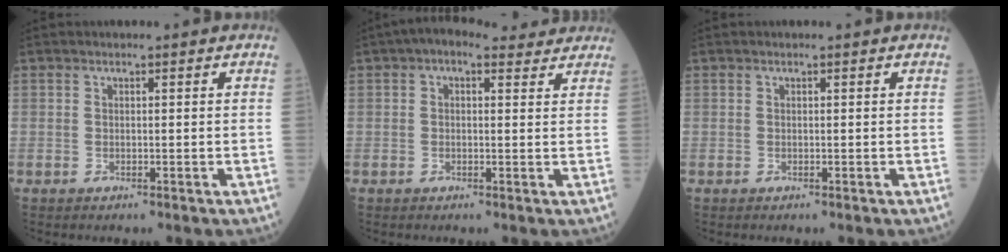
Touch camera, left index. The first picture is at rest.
{"total": 6.3, "force": [4.8, 2.8, 3.1], "torque": [-0.046, 0.041, 0.064]}
{"total": 0.0}